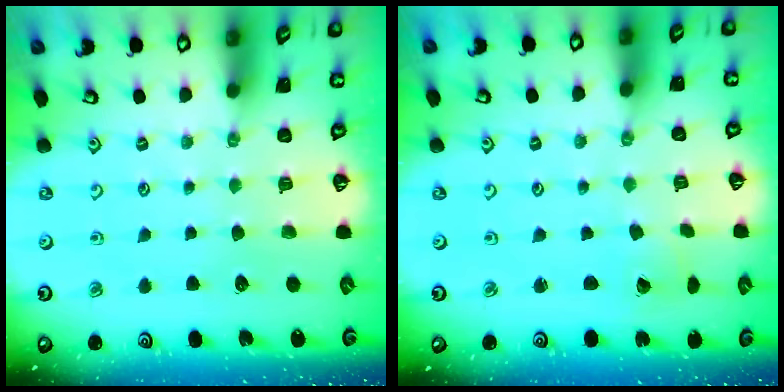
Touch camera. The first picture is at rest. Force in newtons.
{"total": 1.7, "press": 1.7, "slide": 0.1}